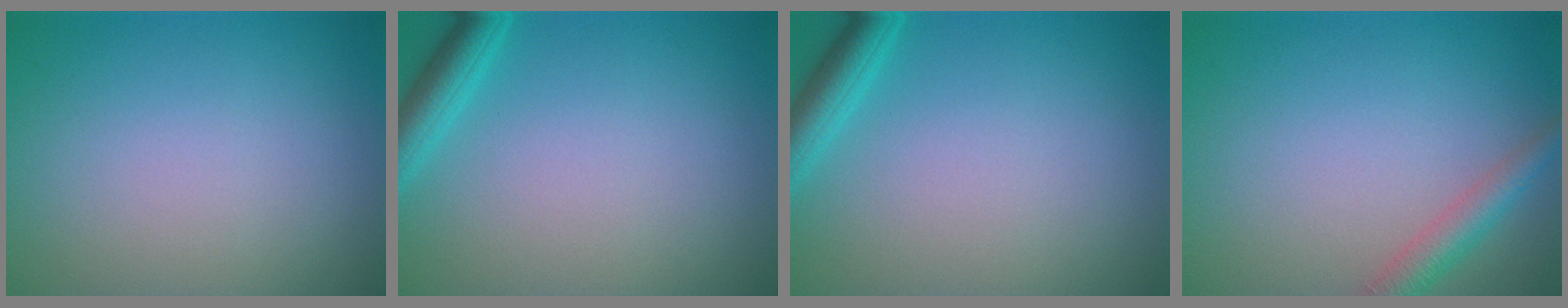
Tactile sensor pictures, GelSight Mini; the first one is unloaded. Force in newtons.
{"total": 2.6, "press": 2.6, "slide": 0.2}
{"total": 2.6, "press": 2.6, "slide": 0.2}
{"total": 2.8, "press": 2.8, "slide": 0.2}